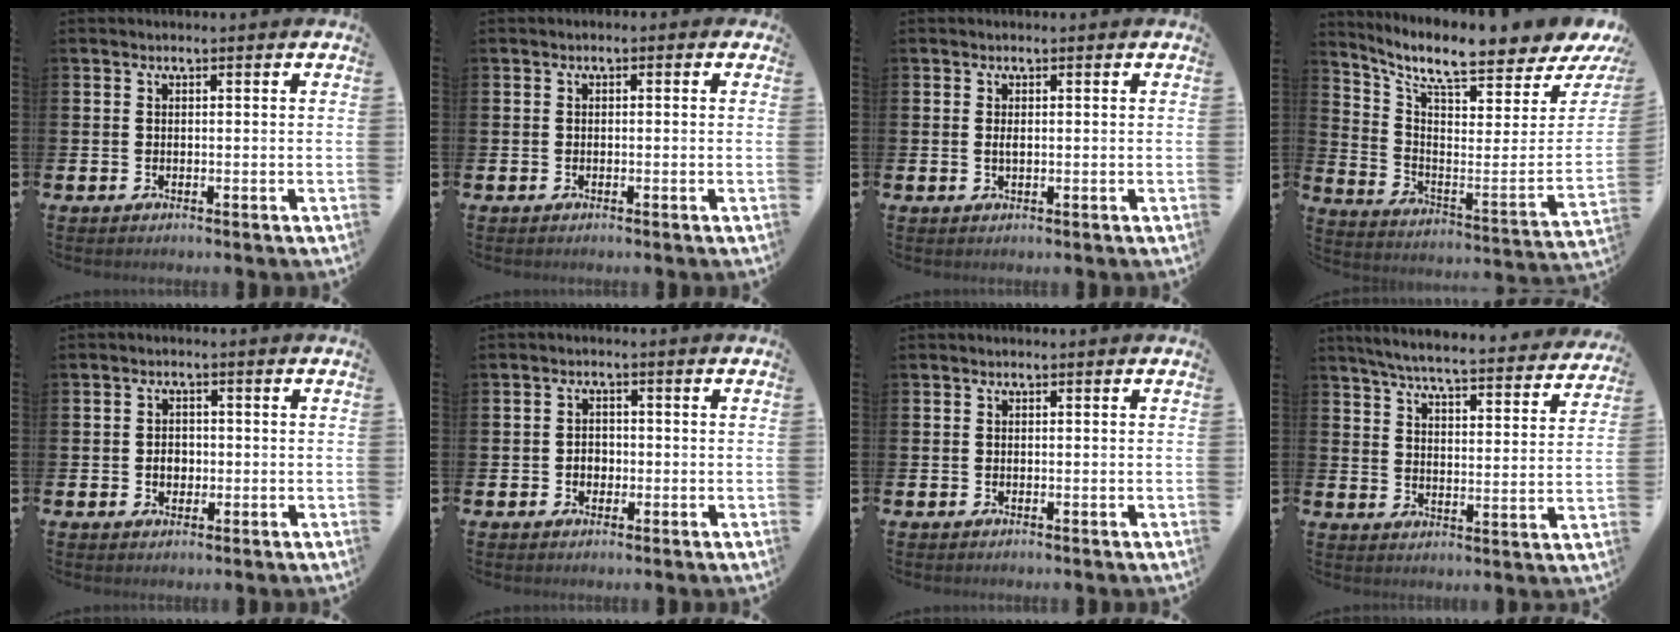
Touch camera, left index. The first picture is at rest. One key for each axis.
{"total": 0.7, "fx": -0.4, "fy": 0.5, "fz": 0.2, "tx": -0.011, "ty": 0.007, "tz": -0.009}
{"total": 0.8, "fx": 0.1, "fy": 0.3, "fz": 0.7, "tx": -0.015, "ty": 0.002, "tz": 0.001}
{"total": 8.9, "fx": 7.6, "fy": 1.6, "fz": 4.3, "tx": -0.092, "ty": -0.087, "tz": 0.121}
{"total": 2.3, "fx": -0.3, "fy": 1.8, "fz": 1.3, "tx": -0.011, "ty": 0.000, "tz": -0.011}
{"total": 2.1, "fx": -0.5, "fy": 1.8, "fz": 1.1, "tx": -0.014, "ty": 0.003, "tz": -0.015}
{"total": 0.0}
{"total": 5.9, "fx": 5.6, "fy": 0.3, "fz": 2.0, "tx": -0.057, "ty": -0.046, "tz": 0.091}